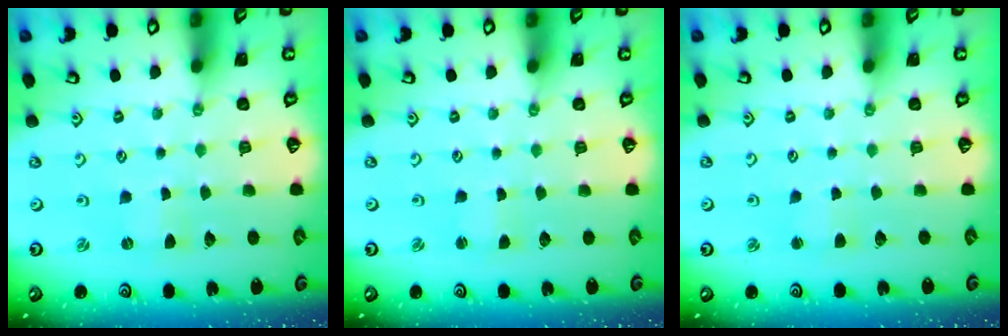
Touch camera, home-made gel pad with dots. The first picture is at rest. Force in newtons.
{"total": 1.0, "press": 1.0, "slide": 0.0}
{"total": 3.0, "press": 3.0, "slide": 0.3}